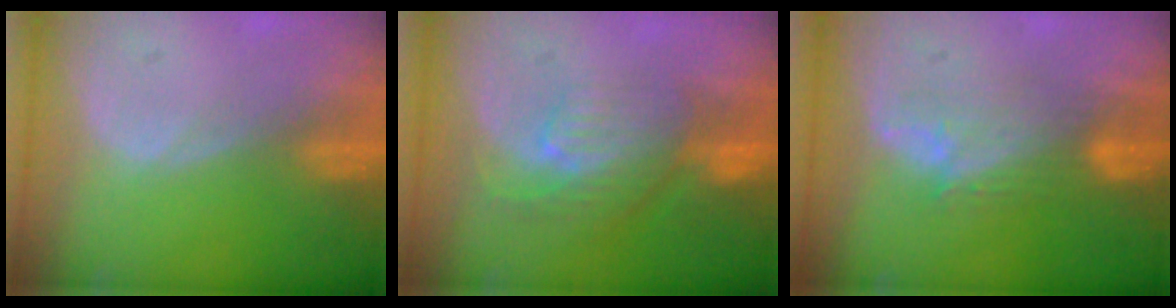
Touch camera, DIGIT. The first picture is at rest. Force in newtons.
{"total": 7.9, "press": 7.1, "slide": 3.6}
{"total": 5.5, "press": 5.4, "slide": 0.7}